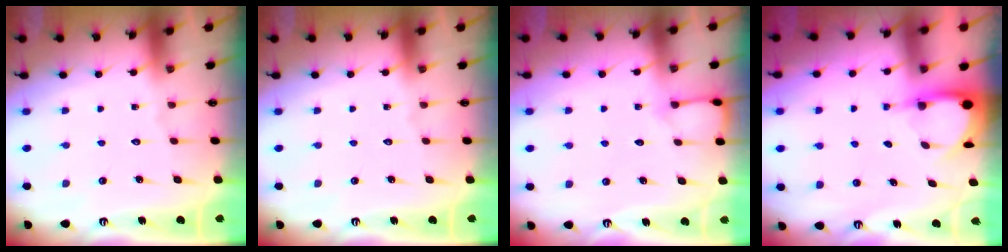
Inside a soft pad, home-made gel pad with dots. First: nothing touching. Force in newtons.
{"total": 0.0}
{"total": 5.7, "press": 5.6, "slide": 0.5}
{"total": 3.4, "press": 3.4, "slide": 0.3}